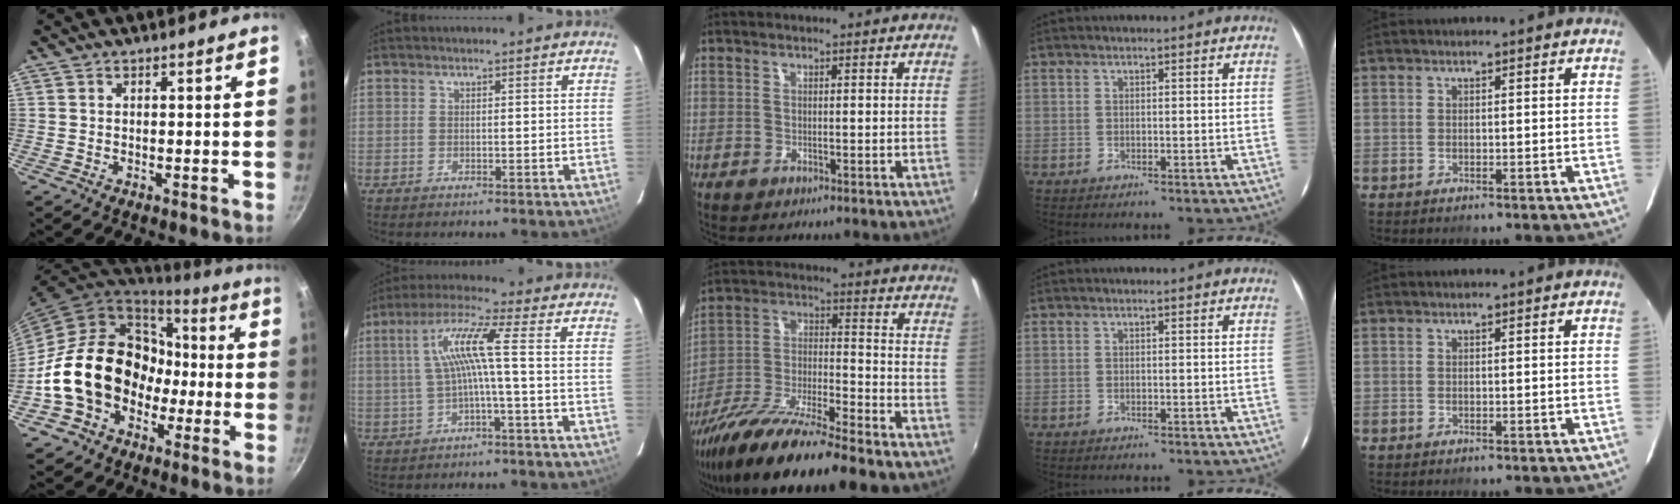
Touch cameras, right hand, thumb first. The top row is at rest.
{"thumb": {"total": 19.6, "force": [-3.4, 15.7, 11.3], "torque": [-0.155, 0.064, -0.043]}, "index": {"total": 7.6, "force": [-0.8, -0.7, 7.5], "torque": [-0.157, 0.010, -0.005]}, "middle": {"total": 17.6, "force": [-13.3, 1.5, 11.4], "torque": [-0.218, -0.040, -0.237]}}